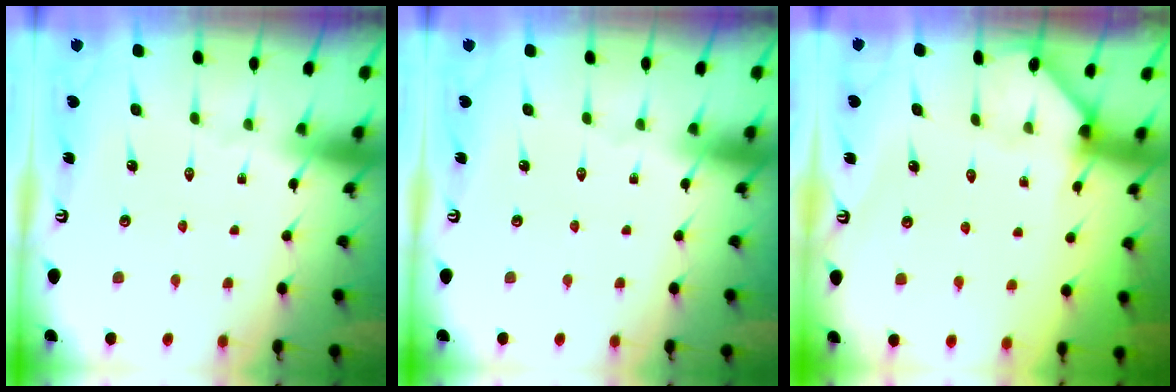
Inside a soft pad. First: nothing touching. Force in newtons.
{"total": 0.0}
{"total": 2.0, "press": 2.0, "slide": 0.1}